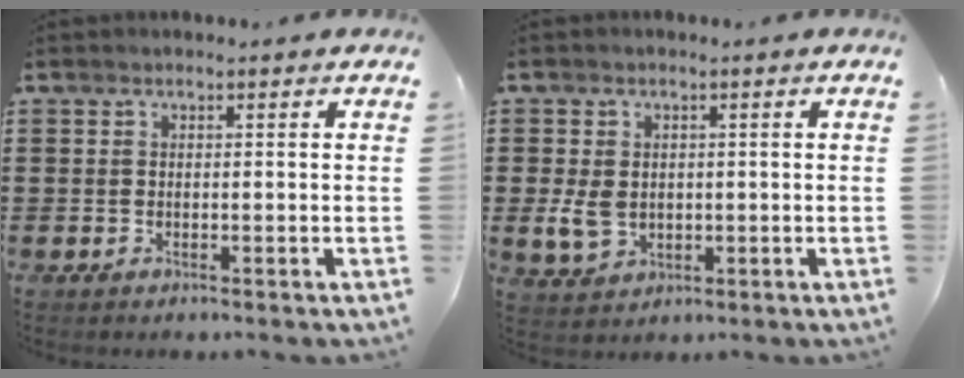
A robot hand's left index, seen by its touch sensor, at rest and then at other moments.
{"total": 4.9, "force": [-0.2, 3.8, 3.0], "torque": [-0.084, 0.001, -0.007]}